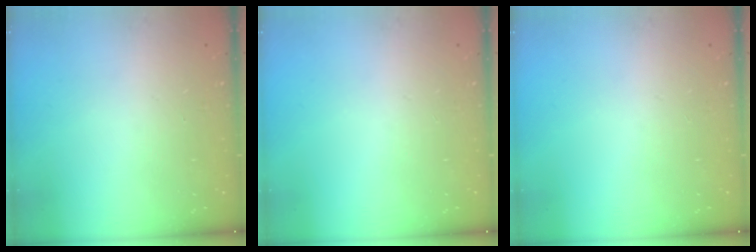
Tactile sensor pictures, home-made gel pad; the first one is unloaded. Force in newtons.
{"total": 0.0}
{"total": 0.0}